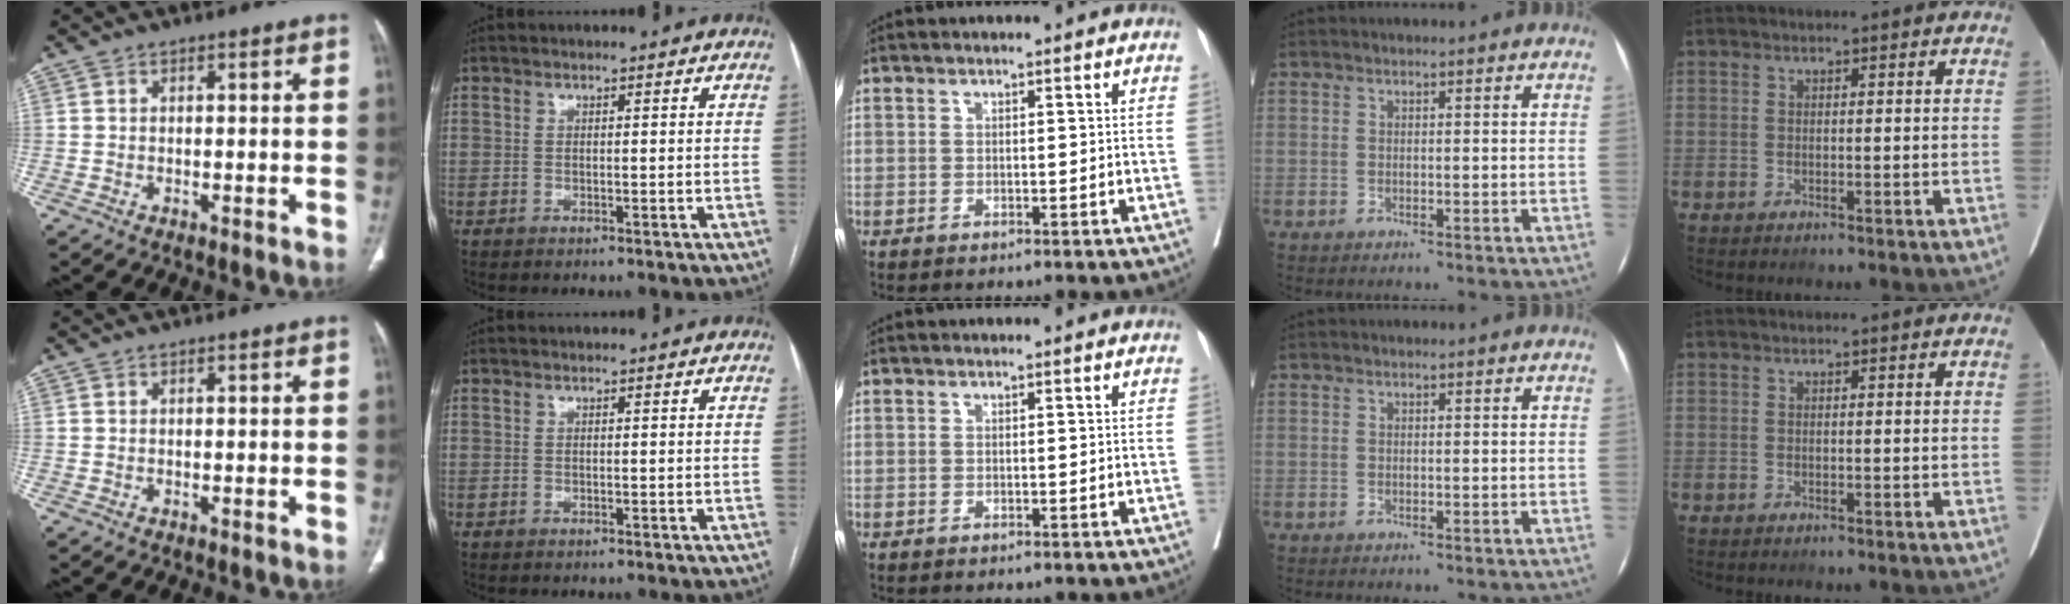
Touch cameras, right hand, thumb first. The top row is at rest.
{}